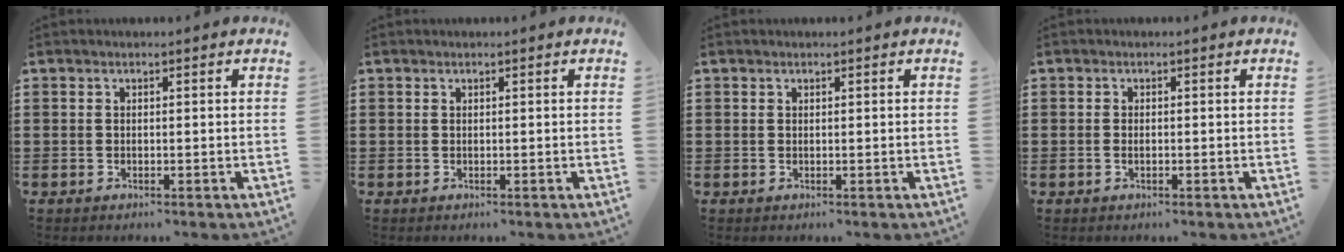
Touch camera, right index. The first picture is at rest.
{"total": 0.0}
{"total": 0.0}
{"total": 0.9, "force": [-0.2, 0.4, 0.8], "torque": [-0.017, -0.001, -0.003]}